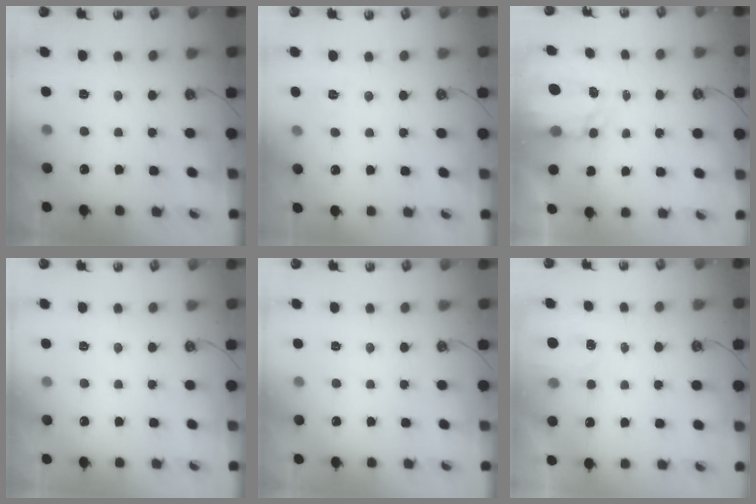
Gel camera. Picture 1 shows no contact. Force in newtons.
{"total": 6.2, "press": 6.2, "slide": 0.7}
{"total": 3.7, "press": 3.7, "slide": 0.3}
{"total": 0.0}
{"total": 0.0}
{"total": 1.9, "press": 1.9, "slide": 0.3}